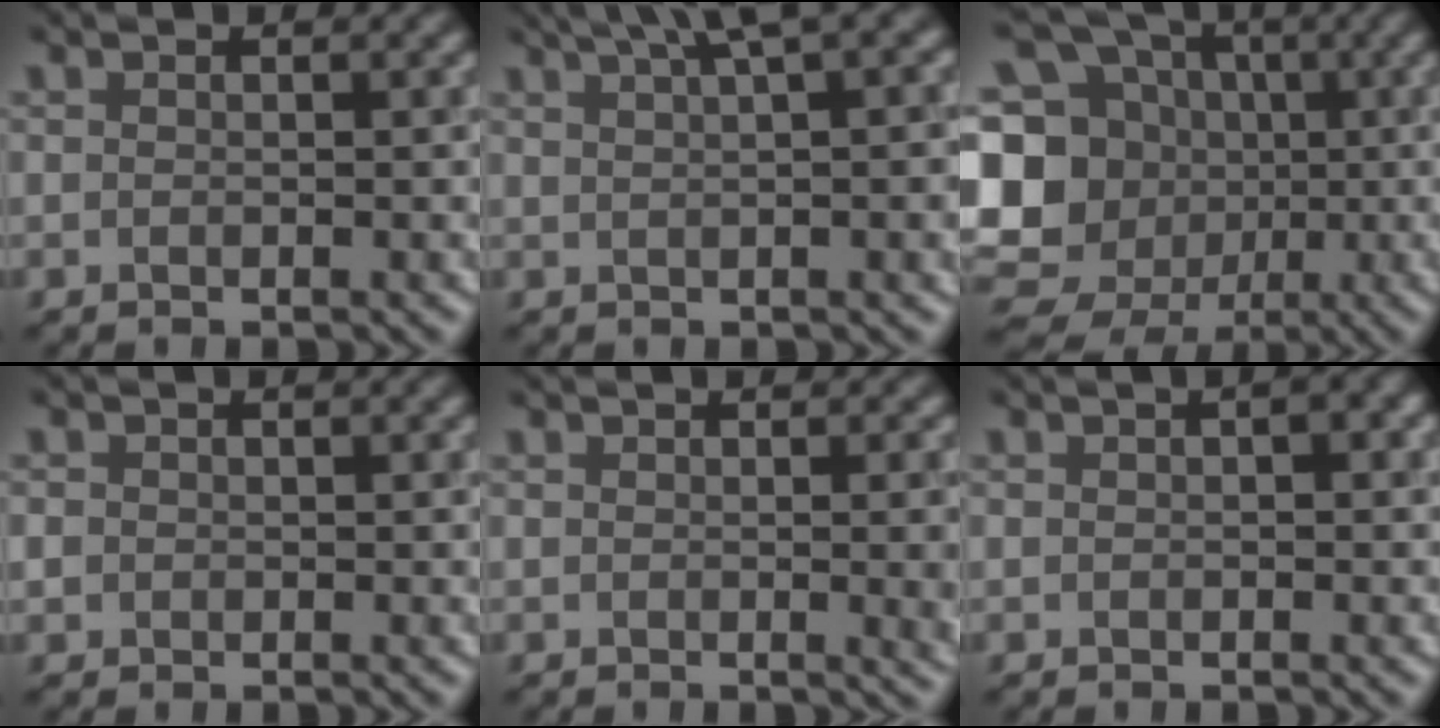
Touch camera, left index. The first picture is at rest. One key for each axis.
{"total": 8.9, "fx": 4.4, "fy": 2.6, "fz": 7.3, "tx": -0.069, "ty": 0.033, "tz": 0.066}
{"total": 17.7, "fx": -2.1, "fy": 16.2, "fz": 6.7, "tx": -0.186, "ty": 0.016, "tz": -0.060}
{"total": 1.3, "fx": 0.1, "fy": 1.2, "fz": 0.3, "tx": 0.004, "ty": -0.001, "tz": -0.002}
{"total": 4.4, "fx": 0.0, "fy": 1.6, "fz": 4.1, "tx": -0.034, "ty": 0.000, "tz": 0.005}
{"total": 1.4, "fx": 0.3, "fy": 0.7, "fz": 1.2, "tx": -0.014, "ty": 0.003, "tz": 0.003}